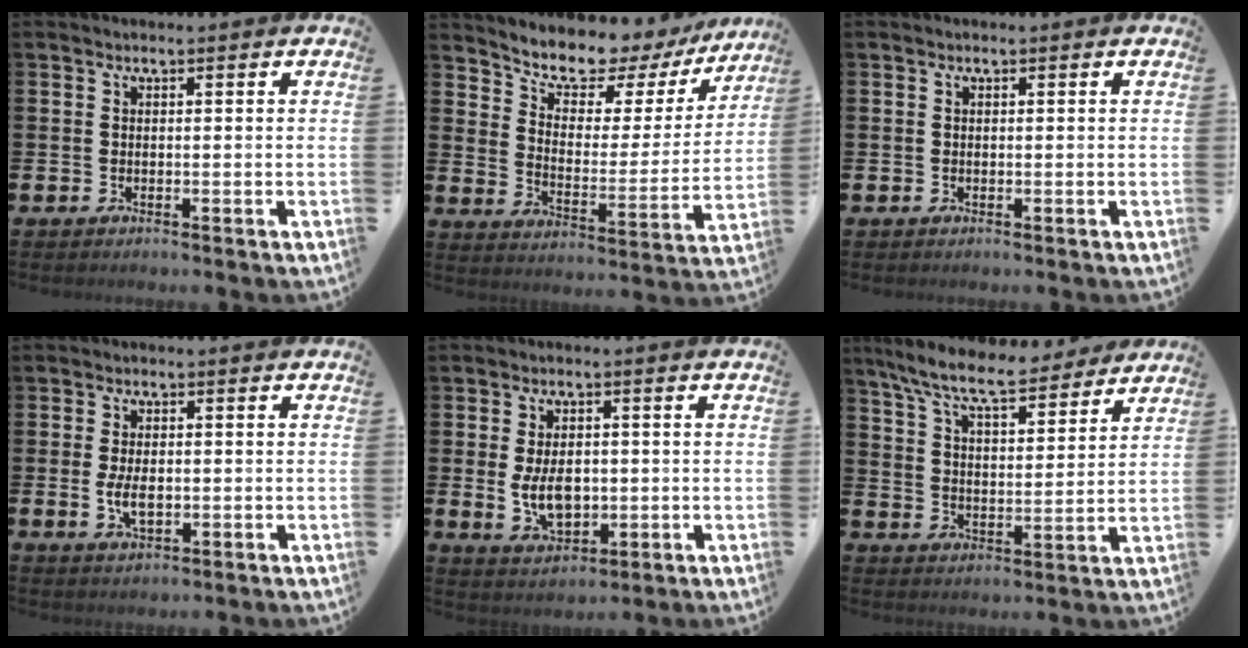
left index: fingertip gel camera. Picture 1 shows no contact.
{"total": 7.8, "force": [7.1, 2.7, 2.1], "torque": [-0.078, -0.052, 0.121]}
{"total": 0.0}
{"total": 3.7, "force": [-0.2, 2.0, 3.1], "torque": [-0.046, 0.001, -0.006]}
{"total": 5.6, "force": [-0.2, 3.6, 4.2], "torque": [-0.075, 0.002, -0.007]}
{"total": 9.3, "force": [8.5, 1.5, 3.7], "torque": [-0.099, -0.047, 0.149]}